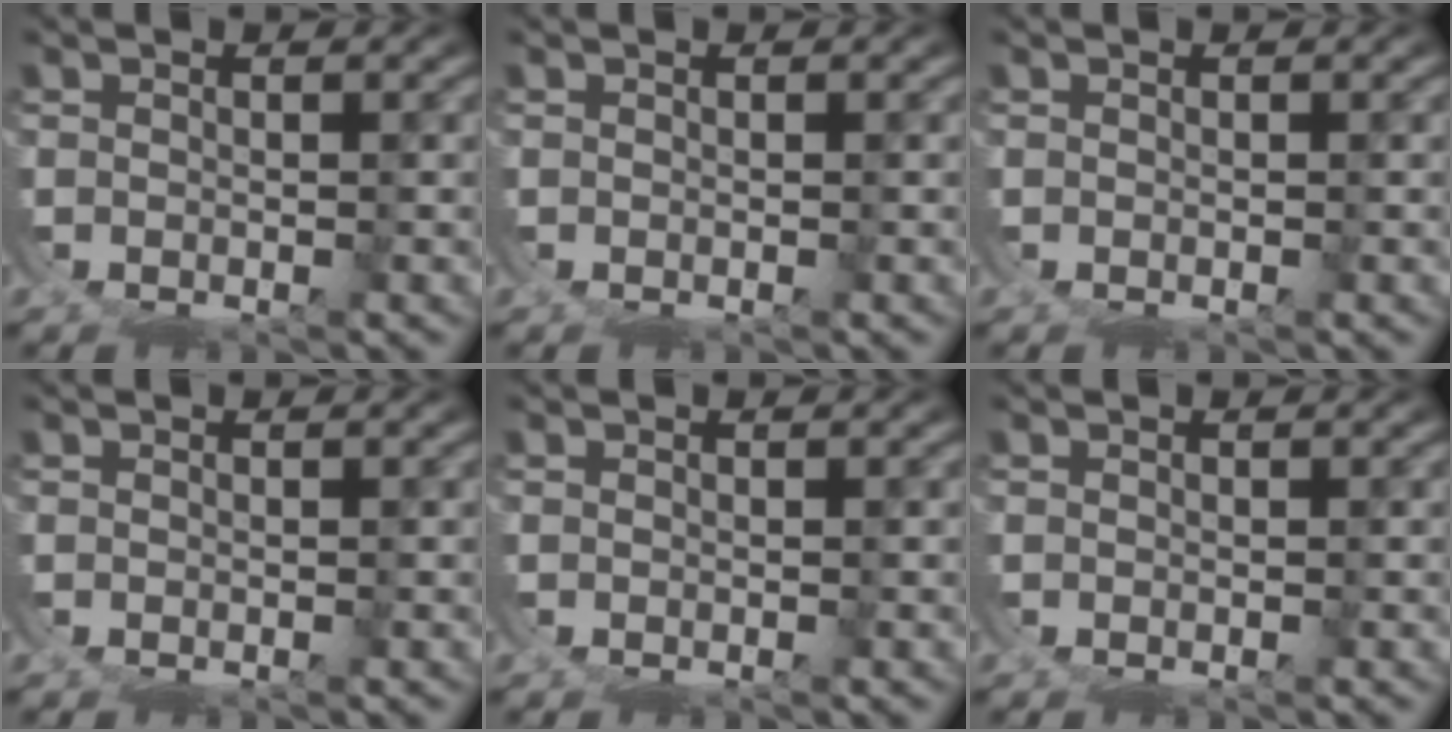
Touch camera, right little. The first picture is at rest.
{"total": 0.0}
{"total": 0.0}
{"total": 0.0}
{"total": 0.0}
{"total": 0.0}